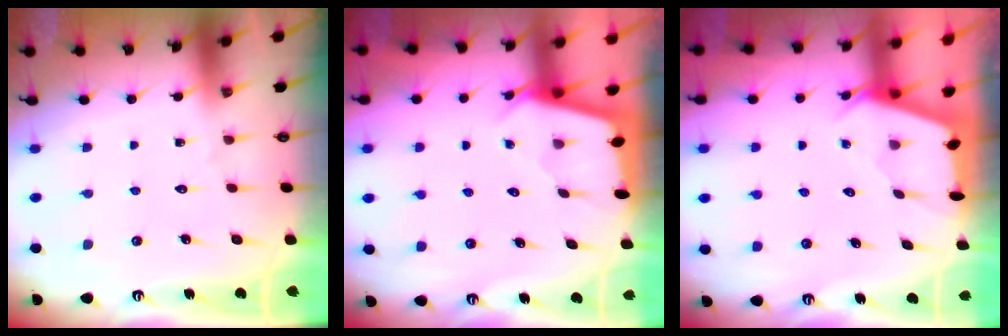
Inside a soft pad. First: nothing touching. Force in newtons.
{"total": 2.5, "press": 2.5, "slide": 0.3}
{"total": 2.4, "press": 2.4, "slide": 0.3}